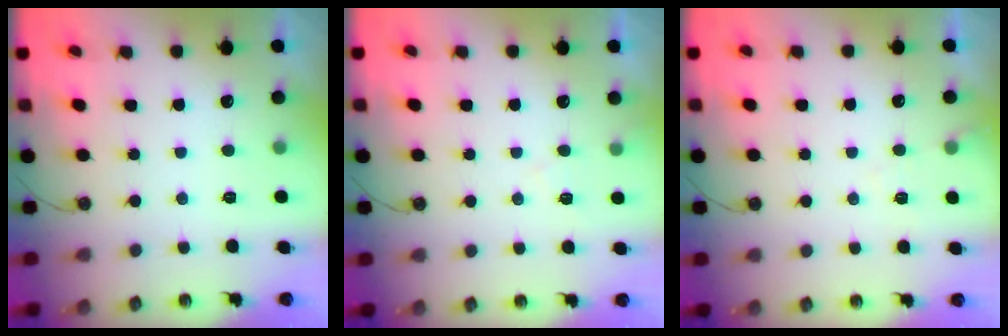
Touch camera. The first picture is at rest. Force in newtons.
{"total": 4.8, "press": 4.8, "slide": 0.7}
{"total": 4.2, "press": 4.2, "slide": 0.6}